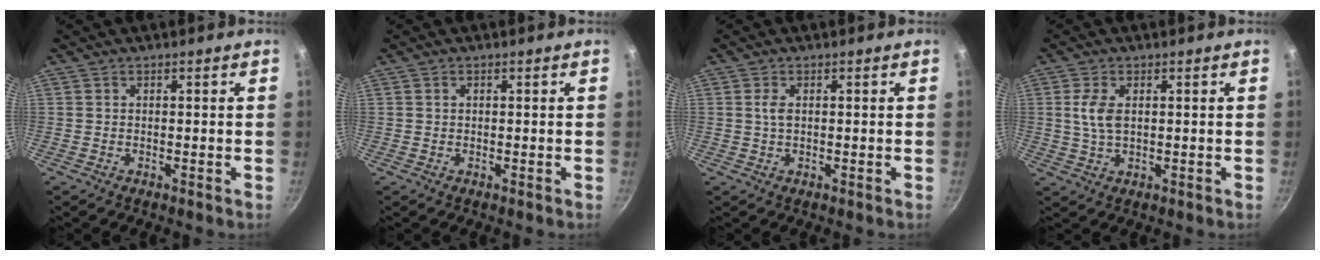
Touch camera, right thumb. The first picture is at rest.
{"total": 0.6, "force": [0.2, 0.5, 0.3], "torque": [-0.004, 0.004, 0.003]}
{"total": 1.9, "force": [0.3, 1.0, 1.6], "torque": [-0.031, 0.001, 0.006]}
{"total": 4.8, "force": [0.9, 2.6, 4.0], "torque": [-0.083, 0.000, 0.017]}